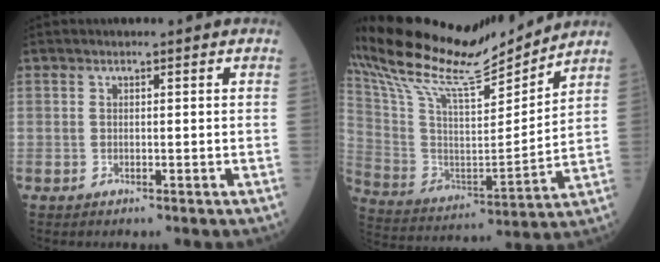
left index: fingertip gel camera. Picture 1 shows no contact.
{"total": 20.2, "force": [18.6, 1.7, 7.6], "torque": [-0.171, -0.015, 0.325]}